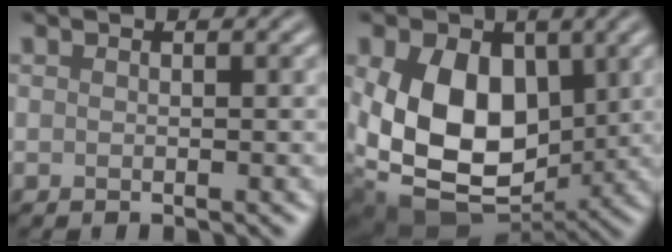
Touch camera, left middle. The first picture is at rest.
{"total": 11.8, "force": [0.9, 8.1, 8.6], "torque": [-0.169, -0.017, 0.012]}